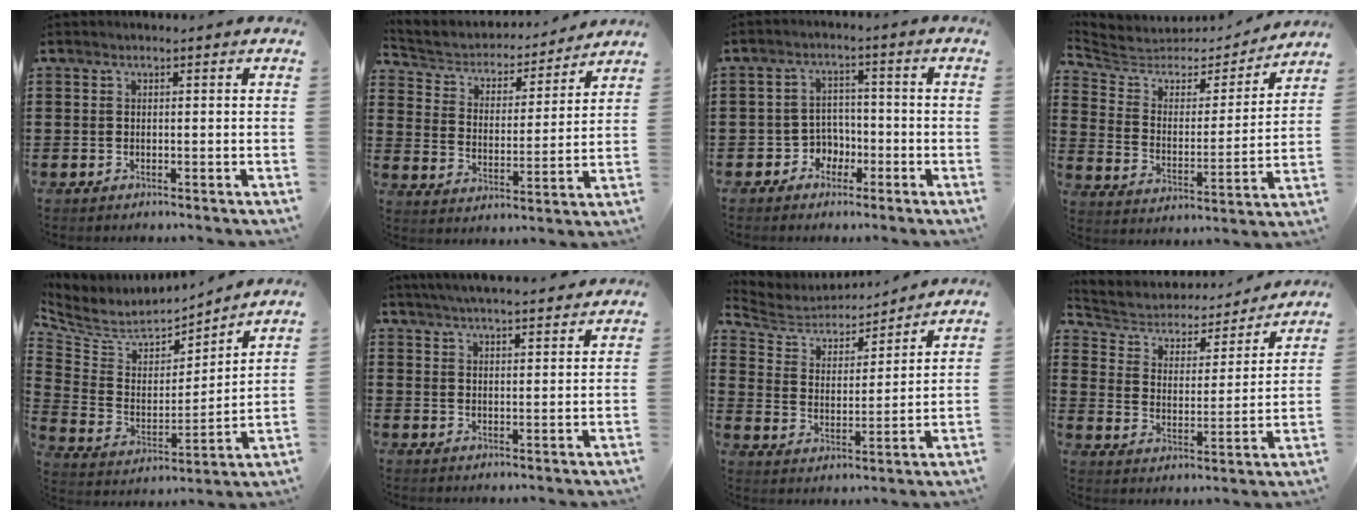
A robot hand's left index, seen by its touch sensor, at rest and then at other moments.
{"total": 4.1, "force": [3.9, 1.3, 0.3], "torque": [-0.033, -0.031, 0.060]}
{"total": 3.9, "force": [-2.1, 3.1, 1.0], "torque": [-0.028, 0.010, -0.046]}
{"total": 4.8, "force": [4.2, 2.3, 0.8], "torque": [-0.047, -0.030, 0.066]}
{"total": 5.6, "force": [4.9, 2.6, 0.9], "torque": [-0.055, -0.041, 0.082]}
{"total": 4.3, "force": [4.2, -0.1, 1.1], "torque": [-0.034, -0.015, 0.076]}
{"total": 5.4, "force": [5.2, 1.4, 0.5], "torque": [-0.043, -0.034, 0.086]}
{"total": 4.3, "force": [3.8, 1.9, 0.4], "torque": [-0.038, -0.026, 0.057]}